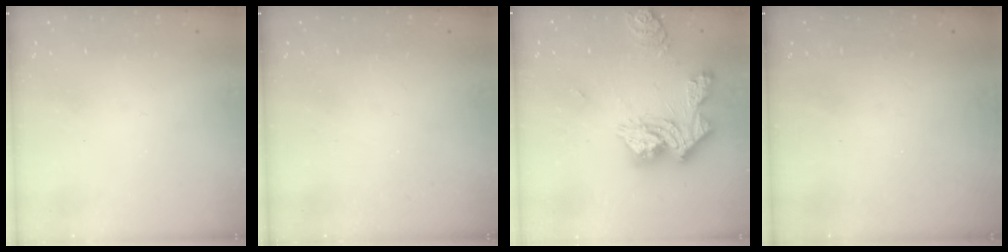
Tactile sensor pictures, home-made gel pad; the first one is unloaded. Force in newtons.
{"total": 0.0}
{"total": 18.5, "press": 18.4, "slide": 1.6}
{"total": 0.0}